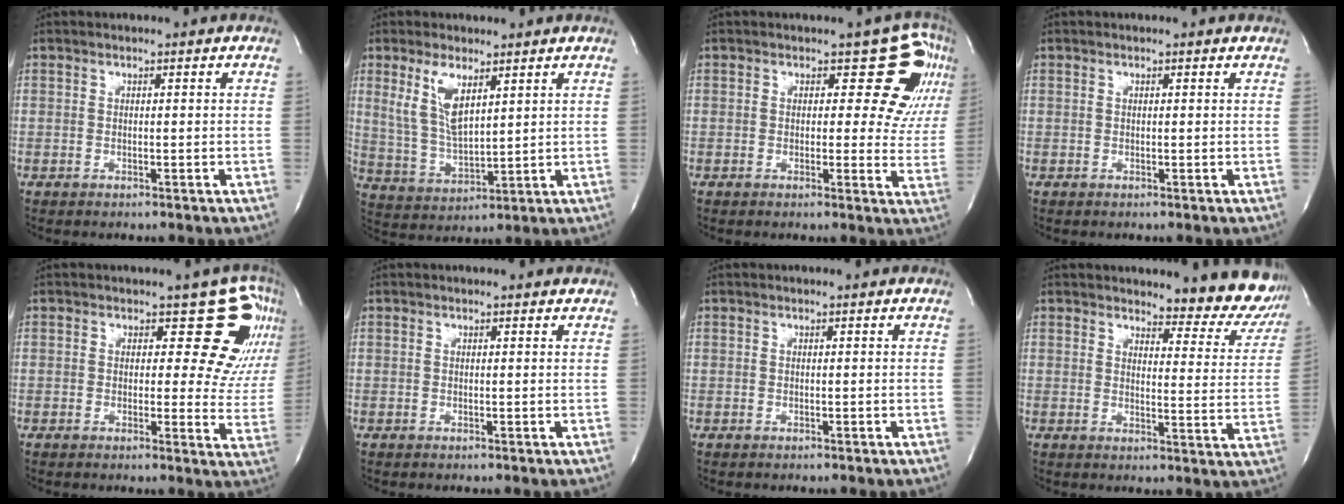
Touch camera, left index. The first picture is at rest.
{"total": 7.5, "force": [3.8, 2.3, 6.0], "torque": [-0.129, -0.001, 0.084]}
{"total": 9.8, "force": [4.4, 5.4, 6.9], "torque": [-0.057, -0.001, 0.031]}
{"total": 0.6, "force": [0.5, 0.1, 0.2], "torque": [-0.012, 0.005, 0.003]}
{"total": 11.6, "force": [6.9, 6.0, 7.2], "torque": [-0.060, -0.012, 0.049]}
{"total": 1.6, "force": [1.5, 0.4, 0.5], "torque": [-0.016, 0.009, 0.009]}
{"total": 0.0}
{"total": 10.4, "force": [10.1, 2.4, 1.4], "torque": [0.010, -0.056, 0.093]}